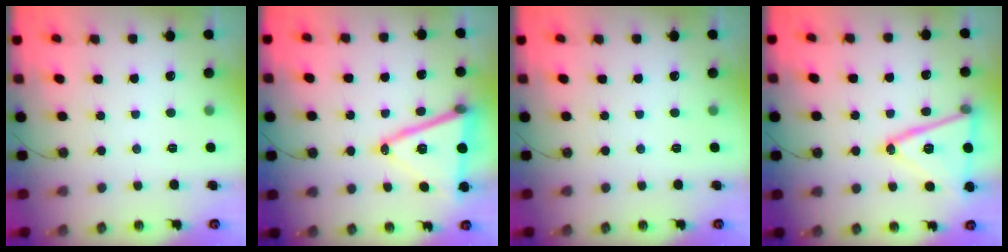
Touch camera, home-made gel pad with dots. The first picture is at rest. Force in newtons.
{"total": 16.9, "press": 16.5, "slide": 3.8}
{"total": 0.0}
{"total": 18.6, "press": 18.3, "slide": 3.5}